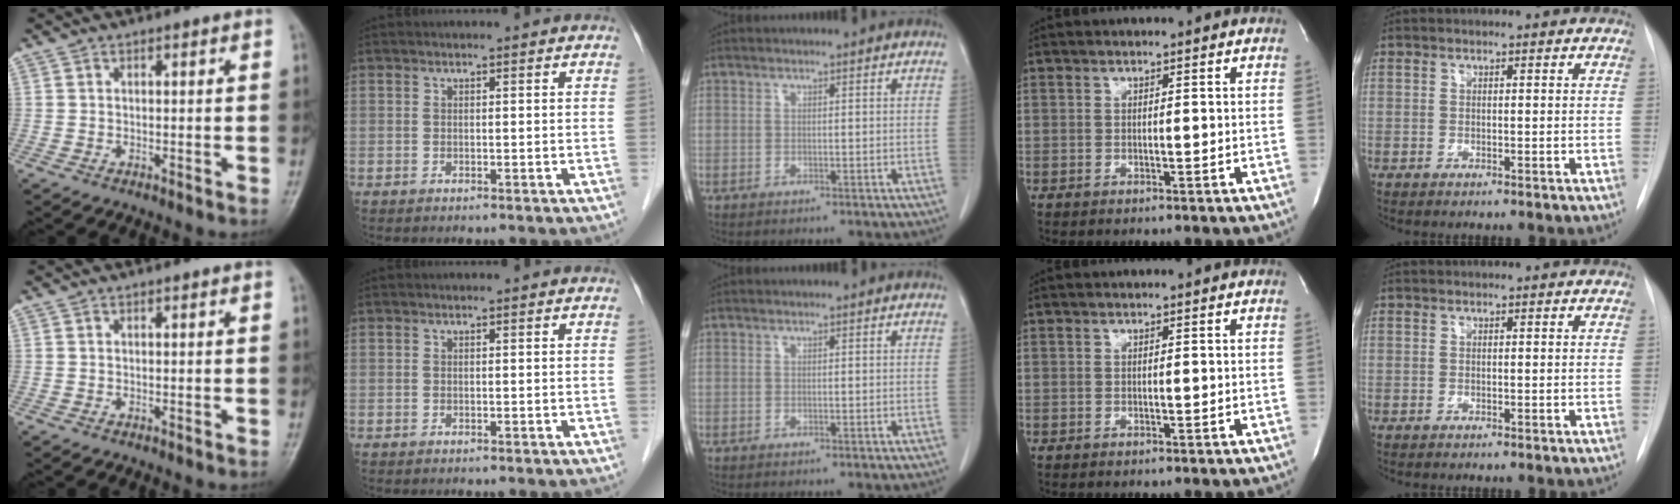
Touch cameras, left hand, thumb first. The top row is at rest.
{}